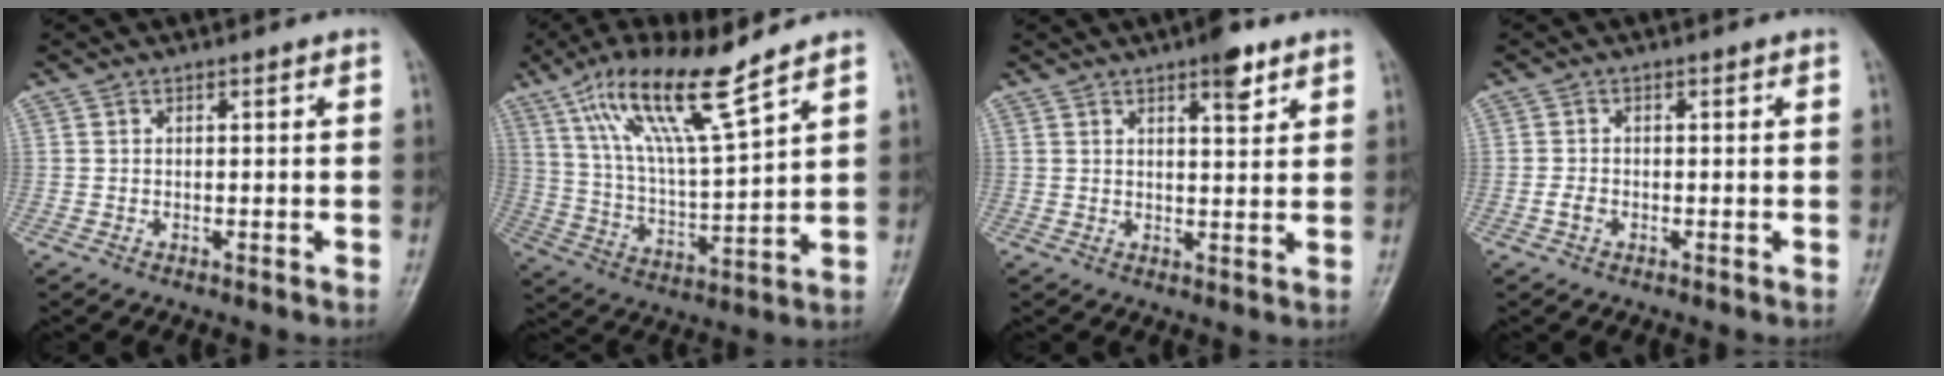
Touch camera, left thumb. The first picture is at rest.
{"total": 15.8, "force": [10.4, 2.4, 11.6], "torque": [-0.210, -0.047, 0.205]}
{"total": 5.2, "force": [3.3, 1.8, 3.6], "torque": [-0.037, -0.017, 0.044]}
{"total": 1.6, "force": [-0.7, 1.2, 0.9], "torque": [-0.016, 0.002, -0.015]}